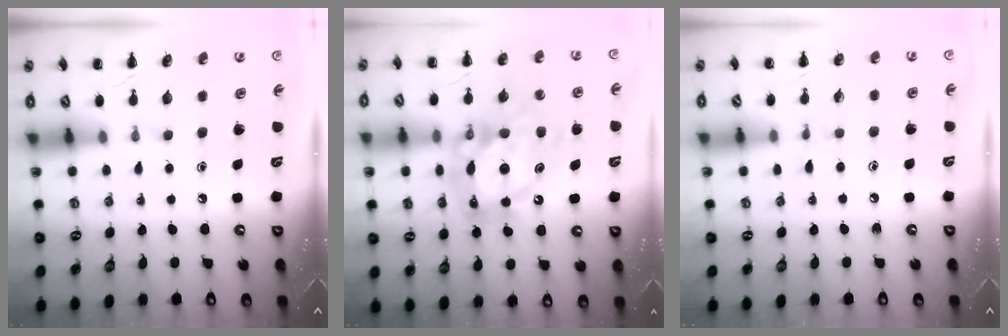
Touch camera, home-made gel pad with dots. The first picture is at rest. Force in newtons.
{"total": 14.4, "press": 13.8, "slide": 4.1}
{"total": 4.8, "press": 4.3, "slide": 2.0}